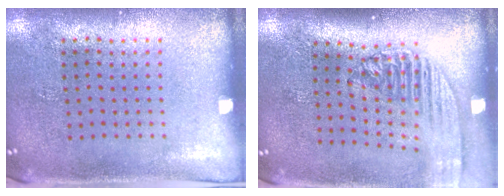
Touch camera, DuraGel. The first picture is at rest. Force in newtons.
{"total": 2.2, "press": 1.7, "slide": 1.4}